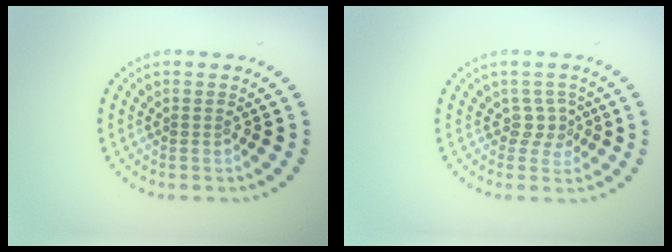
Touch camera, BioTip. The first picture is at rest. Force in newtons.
{"total": 1.7, "press": 1.1, "slide": 1.3}